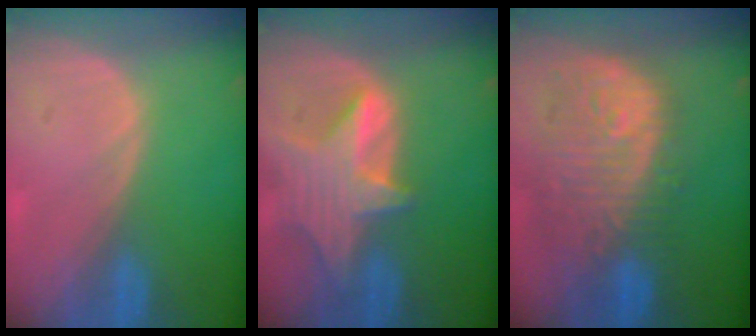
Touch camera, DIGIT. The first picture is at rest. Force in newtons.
{"total": 7.9, "press": 7.2, "slide": 3.2}
{"total": 12.0, "press": 10.7, "slide": 5.3}